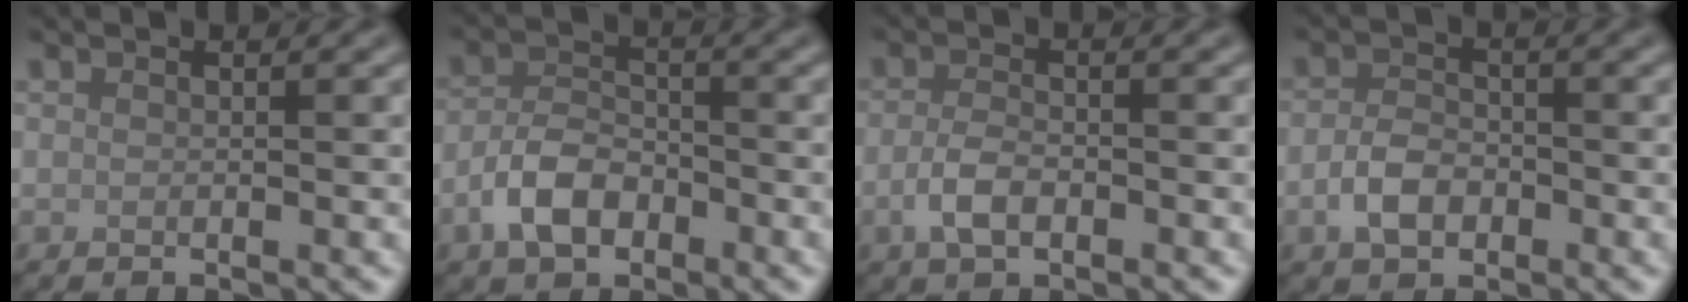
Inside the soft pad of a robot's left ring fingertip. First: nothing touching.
{"total": 4.1, "force": [-2.2, 2.4, 2.5], "torque": [-0.044, 0.004, -0.048]}
{"total": 2.7, "force": [-1.0, 1.4, 2.1], "torque": [-0.044, -0.002, -0.022]}
{"total": 3.1, "force": [-1.2, 2.1, 2.0], "torque": [-0.039, 0.001, -0.027]}